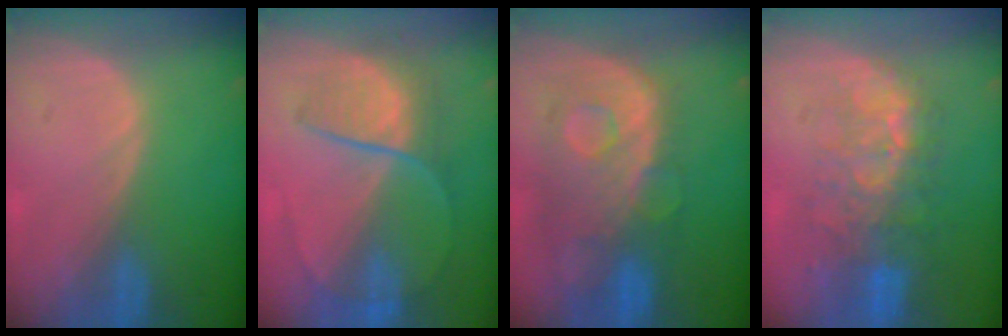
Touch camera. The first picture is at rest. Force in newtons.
{"total": 7.0, "press": 6.6, "slide": 2.2}
{"total": 11.1, "press": 9.7, "slide": 5.4}
{"total": 10.0, "press": 8.6, "slide": 5.2}